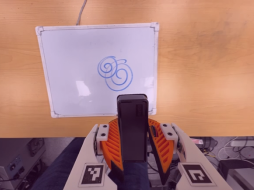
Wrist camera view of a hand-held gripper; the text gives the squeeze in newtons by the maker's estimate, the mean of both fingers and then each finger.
{"total": 6.7, "left": 6.1, "right": 7.2}